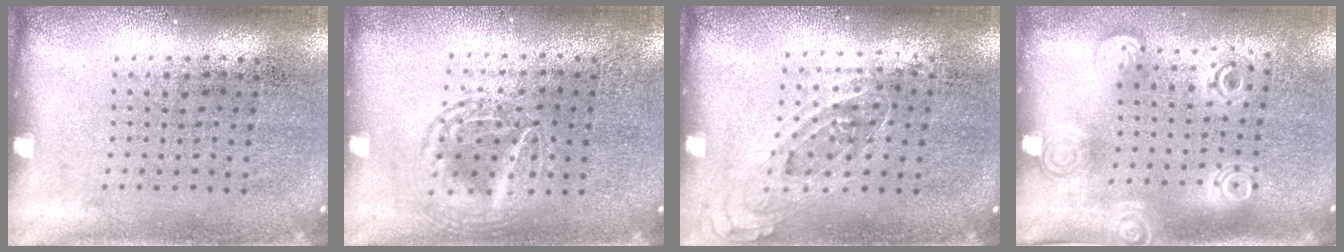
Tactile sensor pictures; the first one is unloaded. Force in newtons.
{"total": 1.4, "press": 1.4, "slide": 0.1}
{"total": 0.8, "press": 0.7, "slide": 0.5}
{"total": 1.7, "press": 1.4, "slide": 1.0}